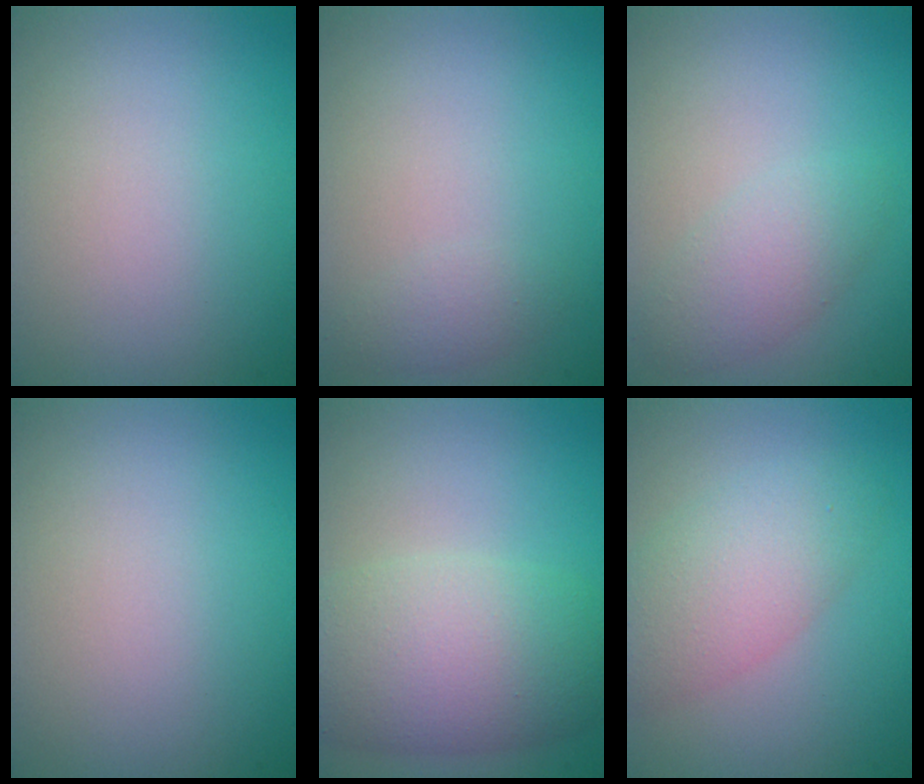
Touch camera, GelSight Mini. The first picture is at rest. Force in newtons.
{"total": 1.1, "press": 1.1, "slide": 0.1}
{"total": 2.7, "press": 2.6, "slide": 0.1}
{"total": 0.0}
{"total": 7.9, "press": 7.9, "slide": 0.3}
{"total": 4.8, "press": 4.8, "slide": 0.2}